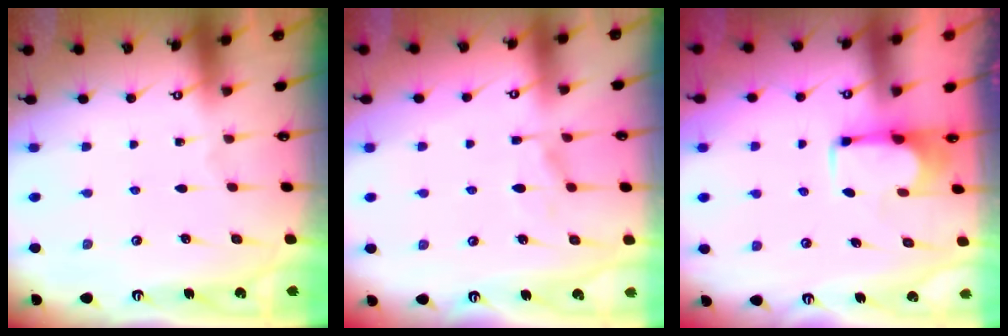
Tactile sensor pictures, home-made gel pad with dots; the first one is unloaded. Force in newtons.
{"total": 1.4, "press": 0.3, "slide": 1.4}
{"total": 1.8, "press": 1.6, "slide": 0.8}